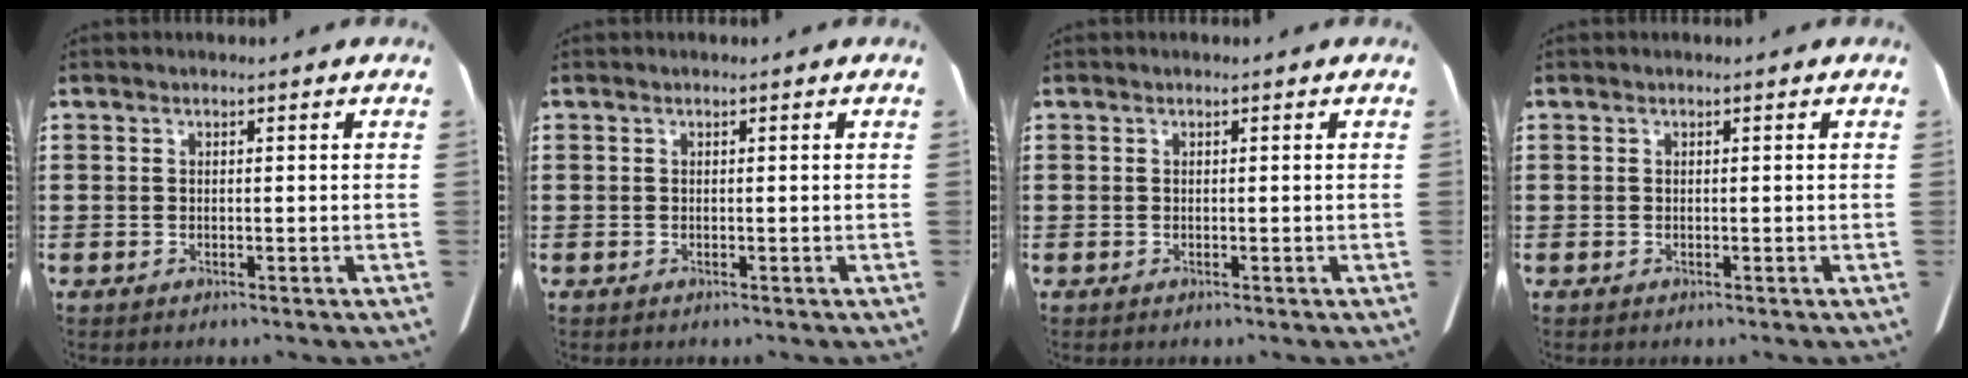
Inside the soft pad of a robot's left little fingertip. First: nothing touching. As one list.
[{"total": 0.0}, {"total": 0.0}, {"total": 0.0}]